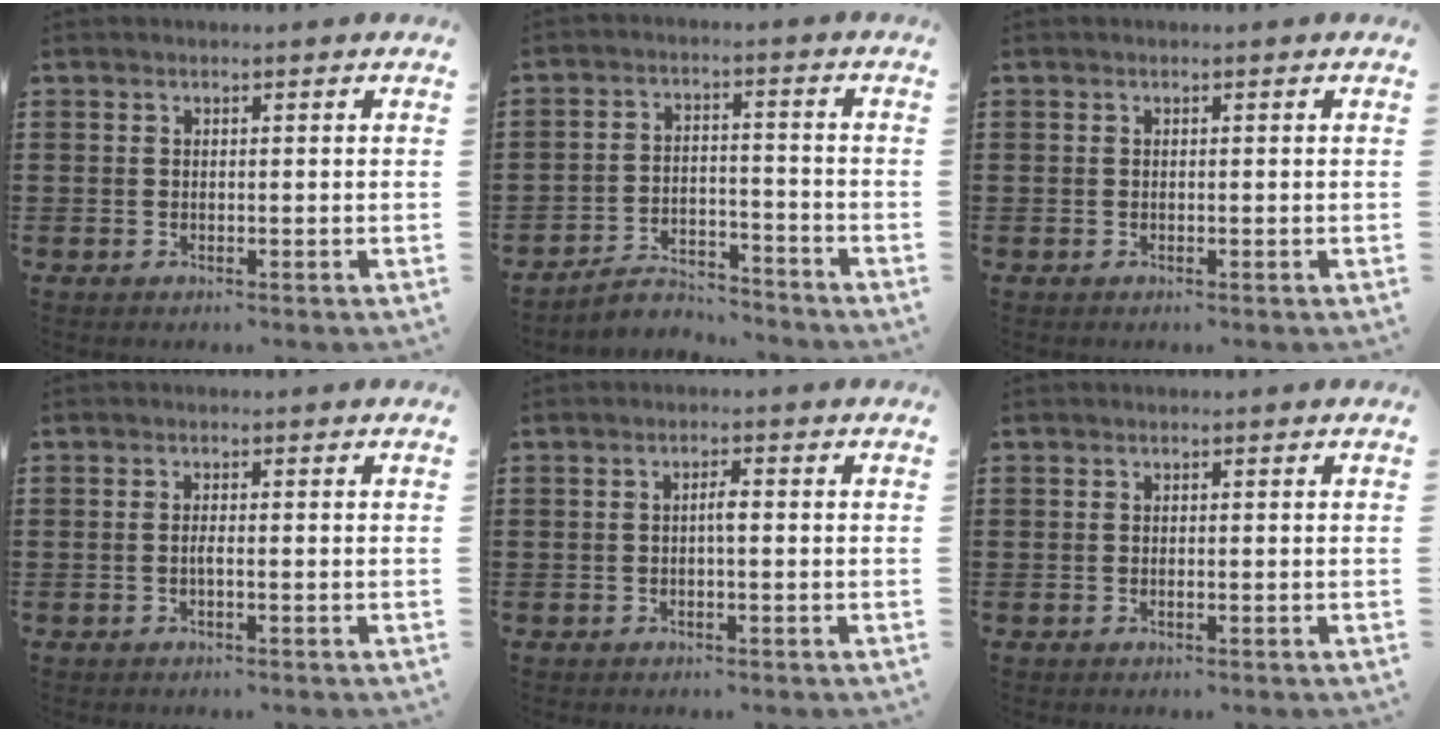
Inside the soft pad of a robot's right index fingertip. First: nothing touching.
{"total": 4.7, "force": [-4.6, 1.0, 0.9], "torque": [-0.025, 0.008, -0.093]}
{"total": 0.0}
{"total": 1.0, "force": [-0.5, 0.0, 0.9], "torque": [-0.026, -0.007, -0.010]}
{"total": 1.6, "force": [-0.2, 0.3, 1.6], "torque": [-0.031, 0.002, -0.005]}
{"total": 0.0}